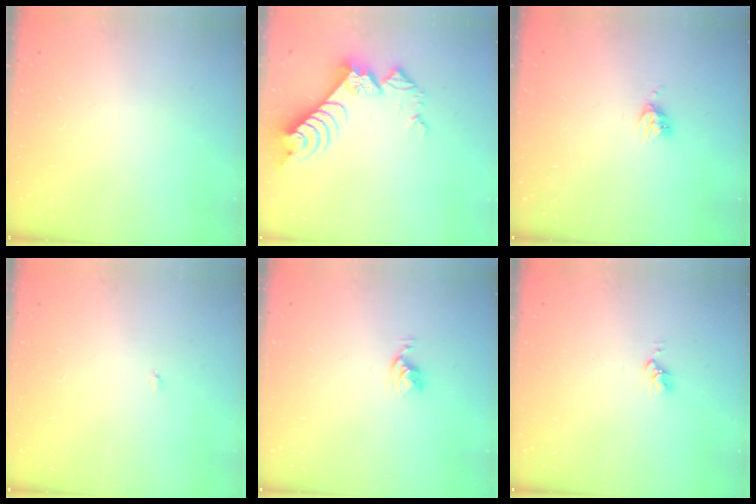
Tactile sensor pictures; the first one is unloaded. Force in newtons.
{"total": 11.2, "press": 11.1, "slide": 1.4}
{"total": 5.2, "press": 5.2, "slide": 0.6}
{"total": 2.9, "press": 2.9, "slide": 0.3}
{"total": 5.2, "press": 5.2, "slide": 0.6}
{"total": 2.8, "press": 2.8, "slide": 0.4}